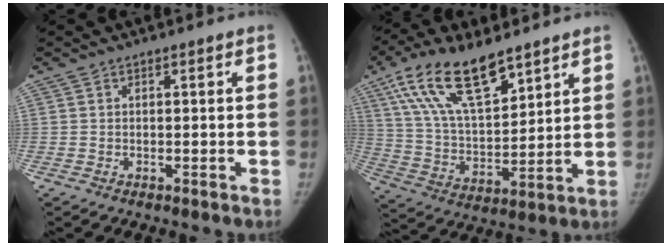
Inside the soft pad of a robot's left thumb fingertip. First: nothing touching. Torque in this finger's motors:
{"motor_torque": [0.47, 0.45, 1.64, -1.15, 0.58]}